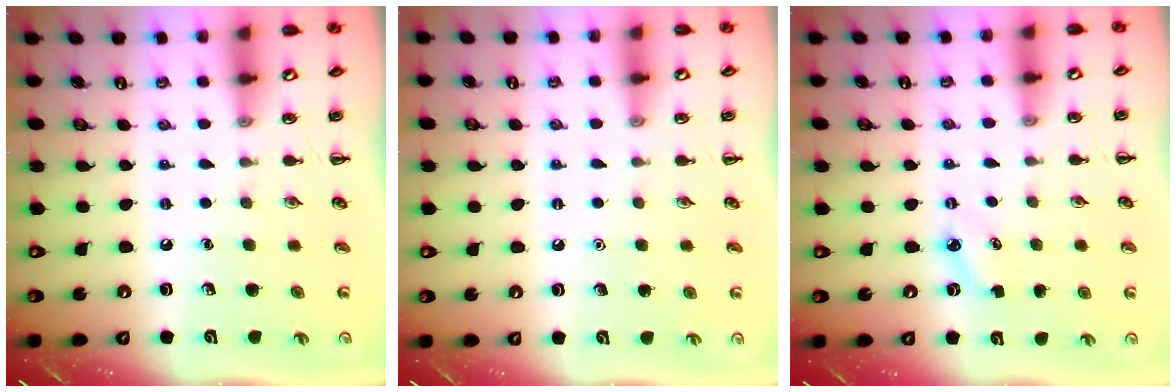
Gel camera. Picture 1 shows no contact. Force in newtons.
{"total": 1.6, "press": 1.6, "slide": 0.1}
{"total": 3.2, "press": 3.1, "slide": 1.0}